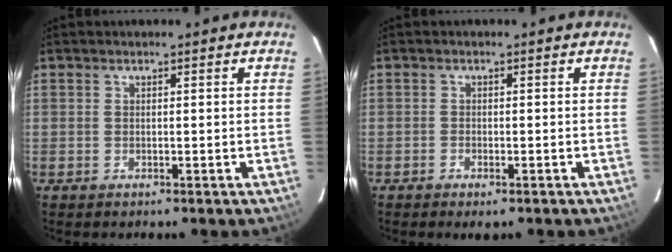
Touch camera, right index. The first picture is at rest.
{"total": 1.8, "force": [-1.2, 0.8, 1.1], "torque": [-0.026, -0.002, -0.024]}